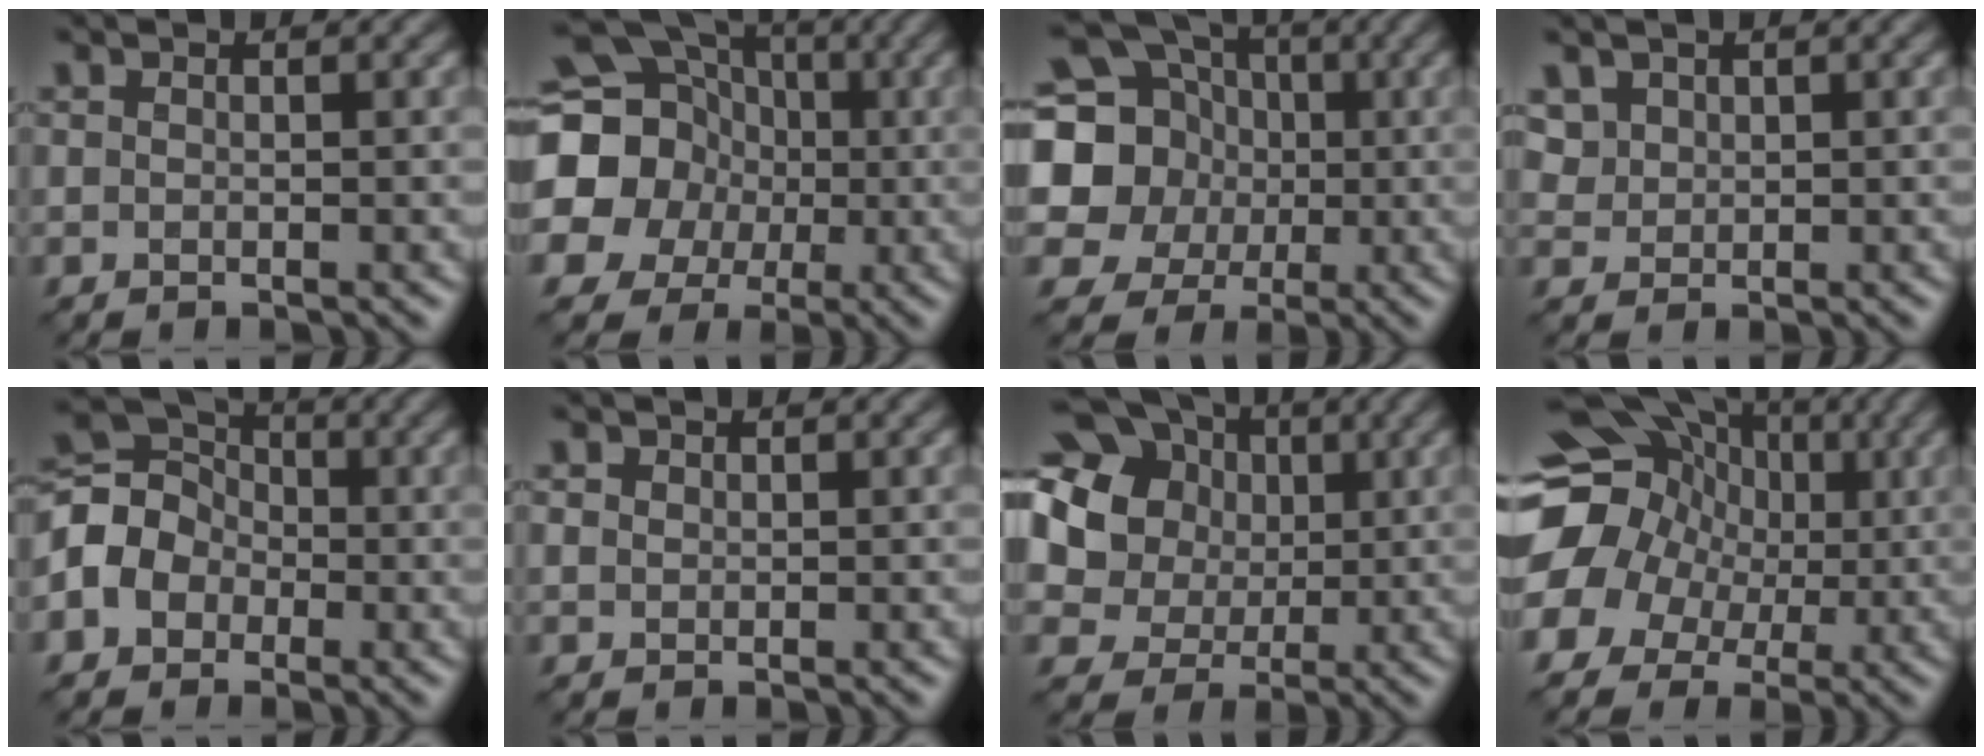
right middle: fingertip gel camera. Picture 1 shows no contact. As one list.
[{"total": 18.7, "force": [0.2, 17.7, 5.9], "torque": [-0.170, 0.014, -0.043]}, {"total": 14.0, "force": [1.7, 12.7, 5.5], "torque": [-0.151, 0.029, 0.000]}, {"total": 2.3, "force": [1.5, 1.7, 0.6], "torque": [-0.028, -0.002, 0.044]}, {"total": 5.5, "force": [-1.1, 4.8, 2.4], "torque": [-0.041, 0.010, -0.035]}, {"total": 0.8, "force": [0.4, 0.7, 0.1], "torque": [-0.001, 0.003, 0.004]}, {"total": 17.5, "force": [5.3, 15.1, 7.0], "torque": [-0.188, 0.030, 0.078]}, {"total": 14.6, "force": [2.4, 12.8, 6.7], "torque": [-0.154, 0.038, 0.021]}]